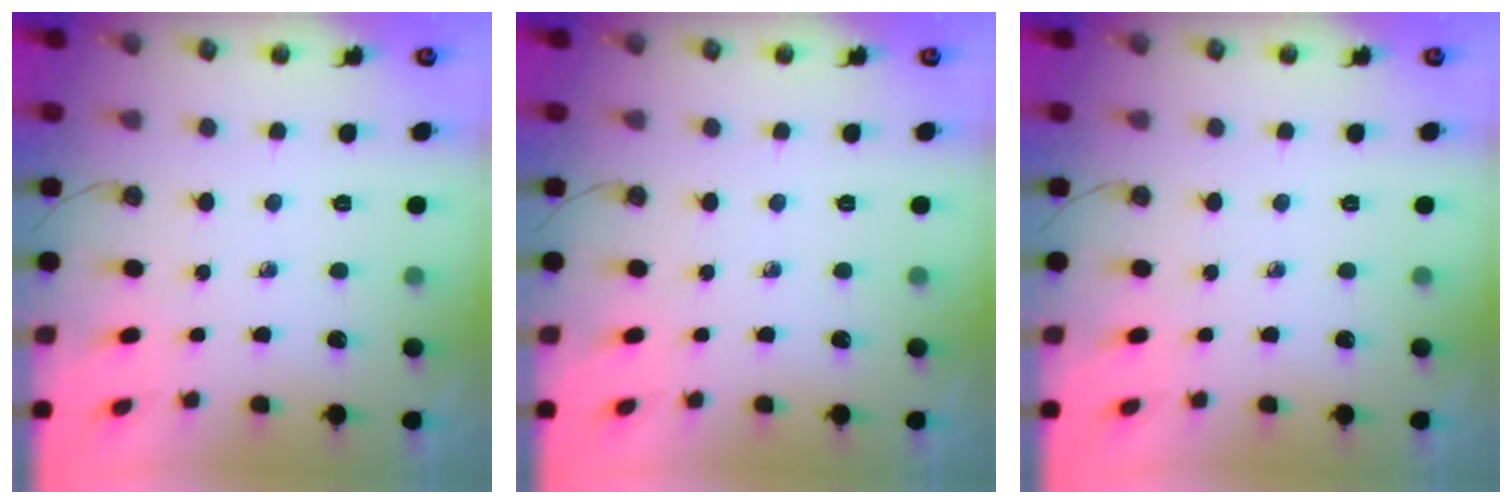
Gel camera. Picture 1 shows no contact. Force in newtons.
{"total": 0.0}
{"total": 0.0}